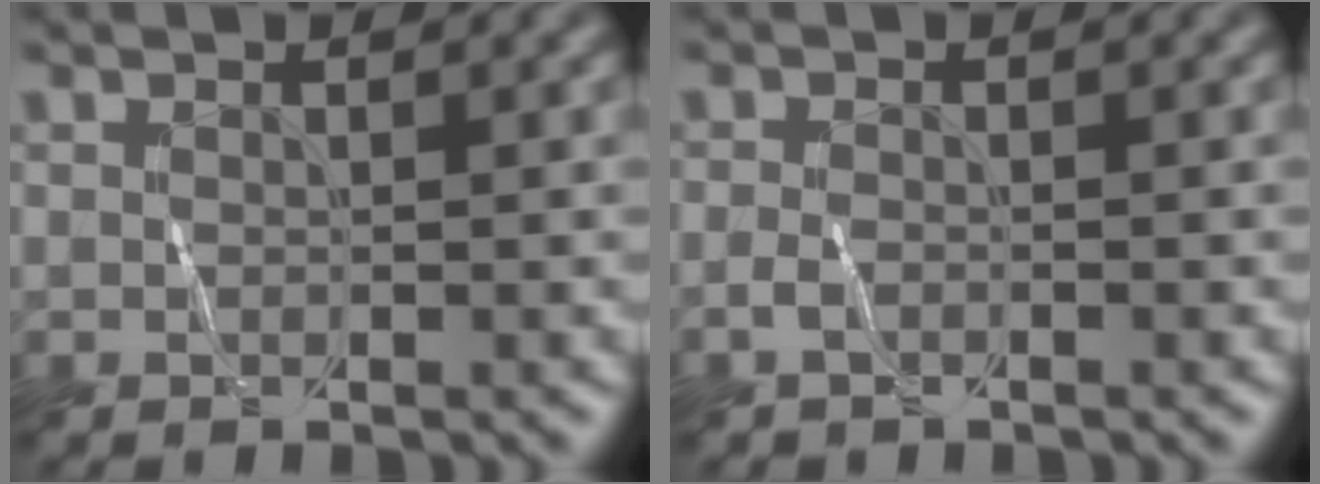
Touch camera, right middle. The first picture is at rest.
{"total": 1.2, "force": [-0.8, 0.6, 0.7], "torque": [-0.018, 0.001, -0.018]}